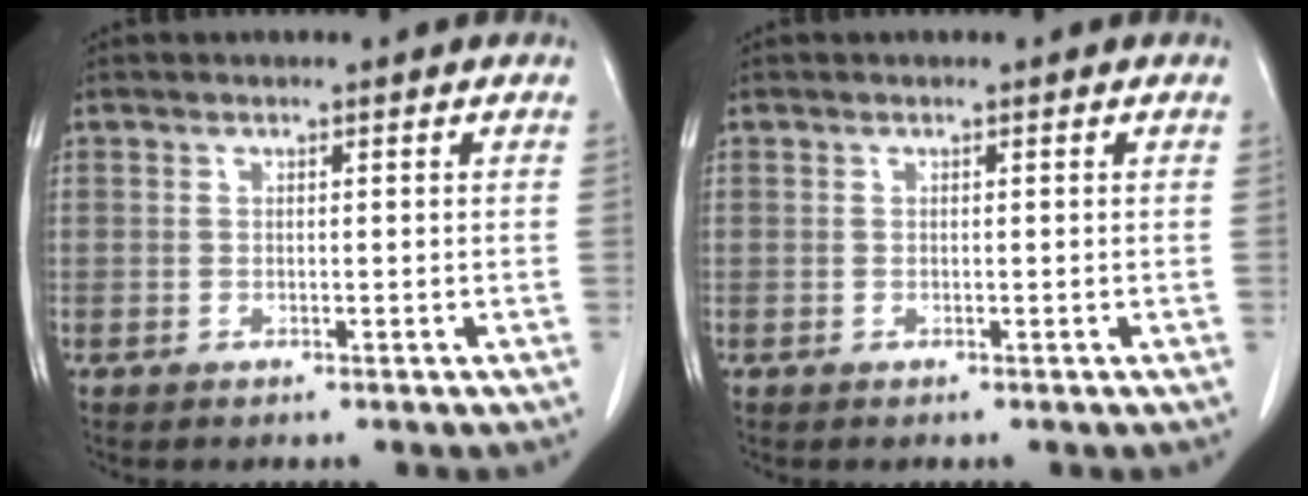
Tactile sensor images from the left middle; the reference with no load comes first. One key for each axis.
{"total": 0.0}